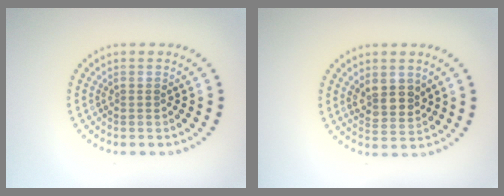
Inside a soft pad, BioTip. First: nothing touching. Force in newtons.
{"total": 2.8, "press": 2.6, "slide": 1.2}